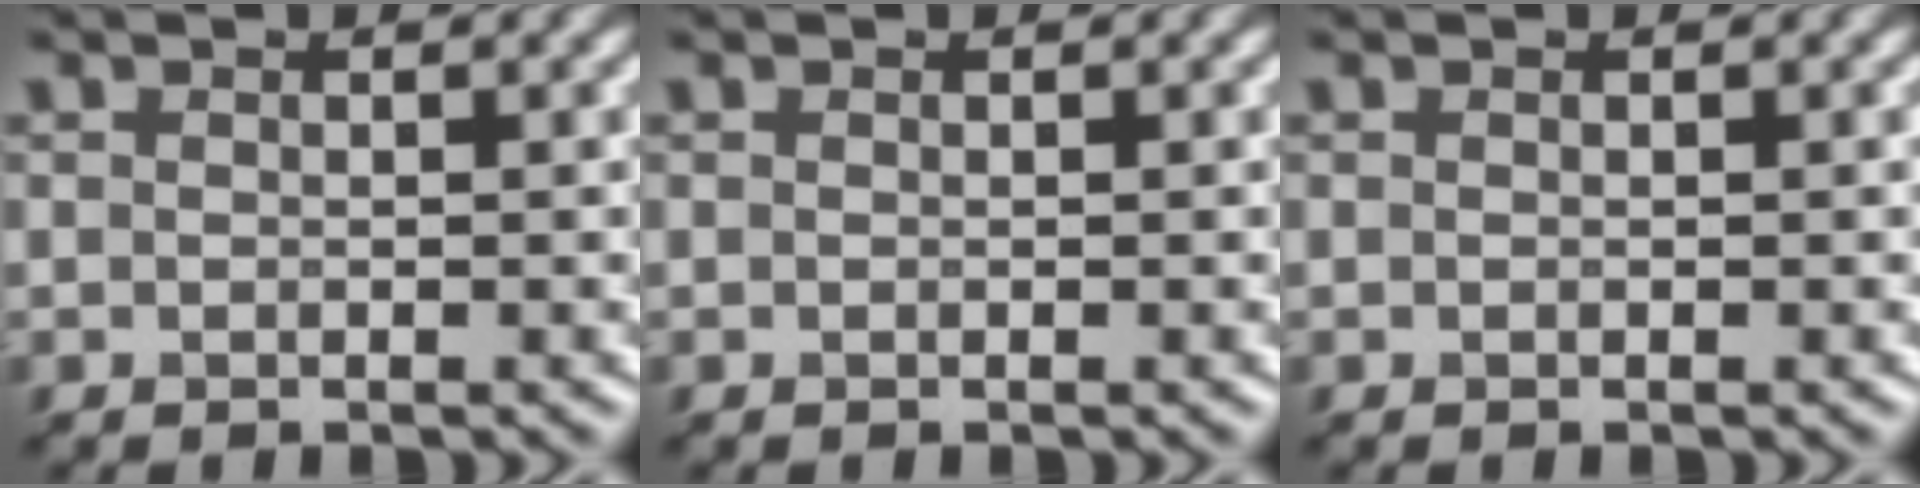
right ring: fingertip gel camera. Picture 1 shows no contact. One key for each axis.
{"total": 0.0}
{"total": 0.0}